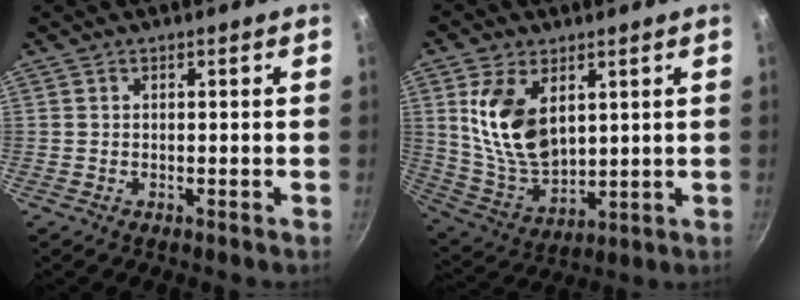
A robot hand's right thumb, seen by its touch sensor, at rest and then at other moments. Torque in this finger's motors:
{"motor_torque": [-0.38, 0.71, 1.27, 0.71, 0.27]}